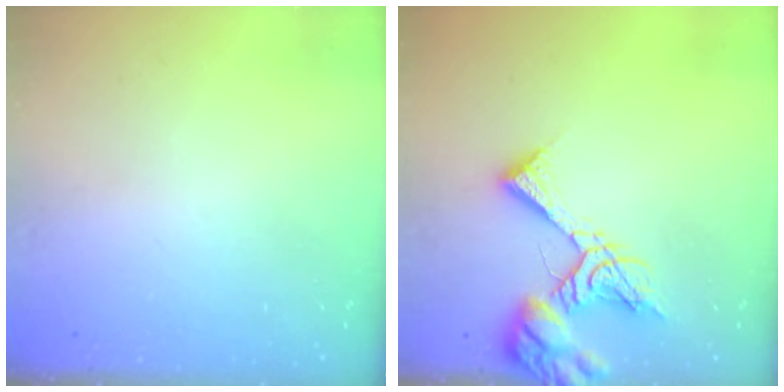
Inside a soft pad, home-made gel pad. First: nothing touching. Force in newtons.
{"total": 11.8, "press": 11.6, "slide": 1.6}